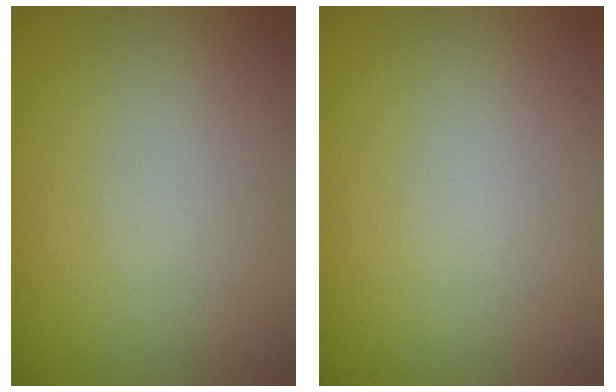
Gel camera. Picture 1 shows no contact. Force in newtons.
{"total": 0.0}